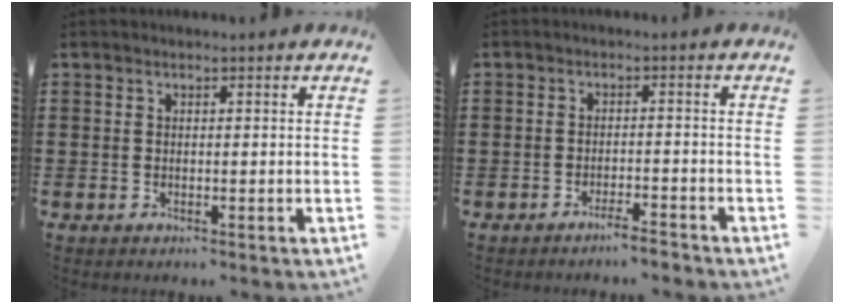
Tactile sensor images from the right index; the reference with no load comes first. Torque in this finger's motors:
{"motor_torque": [-0.50, 0.86, -0.70, -0.21]}